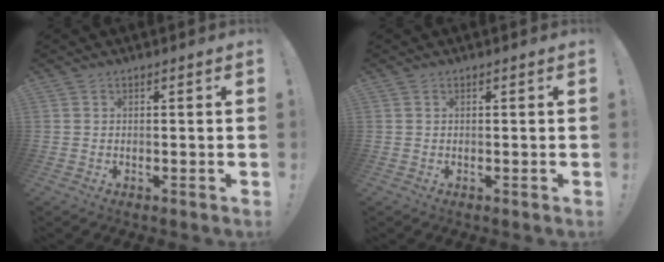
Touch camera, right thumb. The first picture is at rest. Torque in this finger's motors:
{"motor_torque": [0.13, 0.00, -0.20, 0.13, 0.02]}